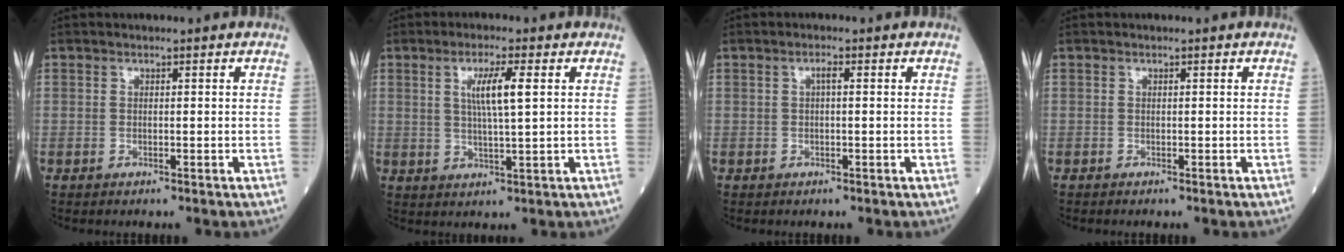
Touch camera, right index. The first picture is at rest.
{"total": 5.5, "force": [1.5, 0.1, 5.3], "torque": [-0.101, 0.000, 0.029]}
{"total": 1.1, "force": [0.2, 0.1, 1.1], "torque": [-0.019, 0.003, 0.002]}
{"total": 0.0}